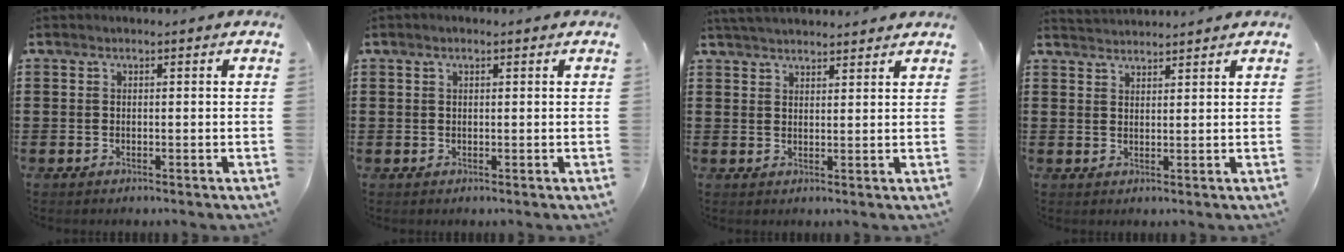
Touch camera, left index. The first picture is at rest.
{"total": 0.7, "force": [0.3, 0.3, 0.5], "torque": [-0.011, 0.003, 0.005]}
{"total": 3.1, "force": [3.1, 0.1, 0.4], "torque": [-0.017, -0.003, 0.059]}
{"total": 2.1, "force": [2.1, -0.1, -0.2], "torque": [-0.001, -0.001, 0.040]}